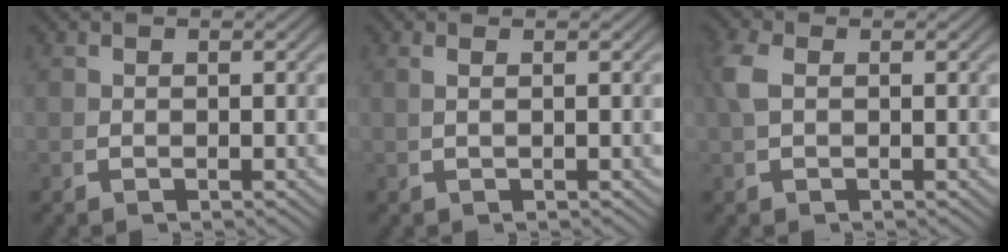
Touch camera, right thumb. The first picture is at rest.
{"total": 0.9, "force": [0.3, -0.7, 0.6], "torque": [-0.015, 0.003, 0.011]}
{"total": 1.4, "force": [0.5, 0.5, 1.2], "torque": [-0.041, 0.000, 0.015]}